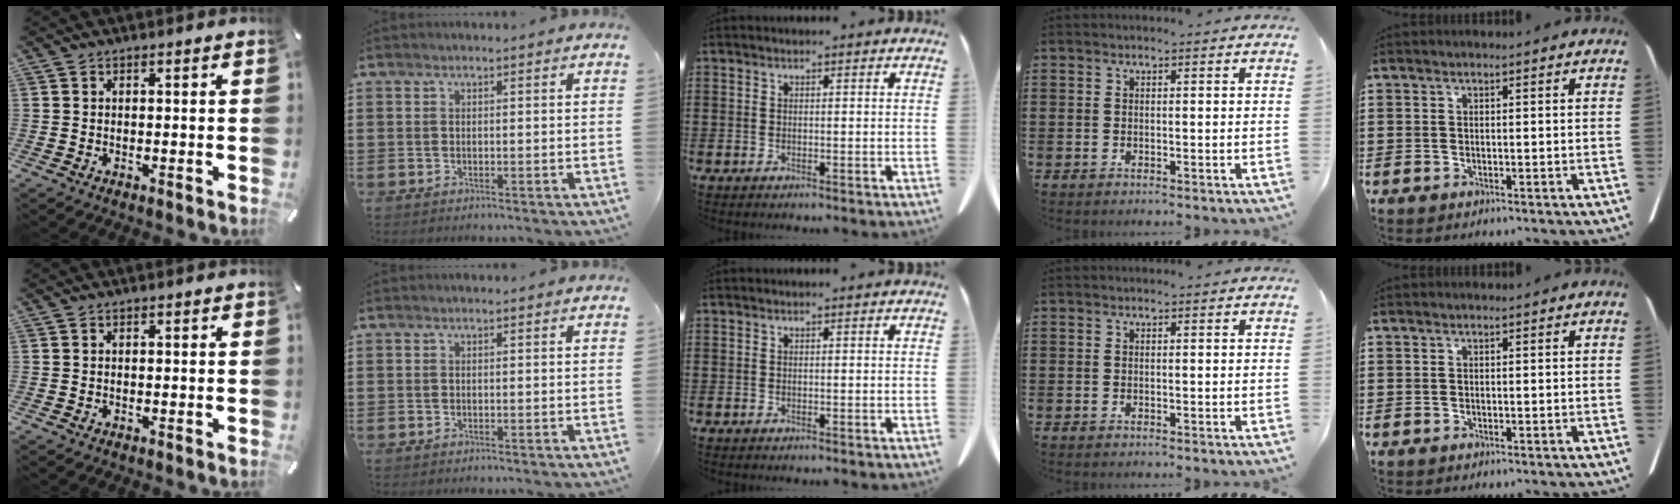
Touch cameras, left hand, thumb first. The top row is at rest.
{}